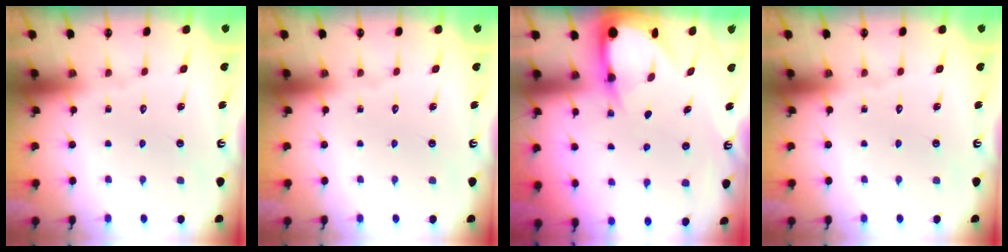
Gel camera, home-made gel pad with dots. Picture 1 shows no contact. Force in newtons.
{"total": 0.0}
{"total": 5.0, "press": 4.9, "slide": 0.6}
{"total": 0.0}